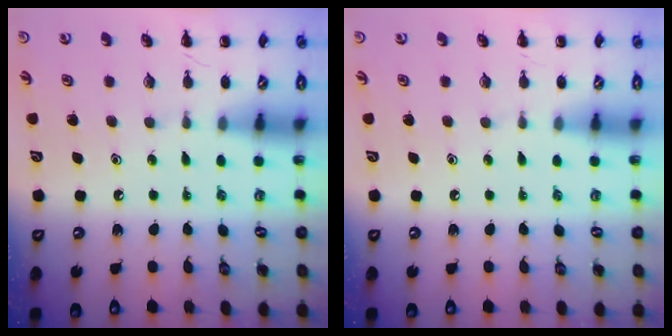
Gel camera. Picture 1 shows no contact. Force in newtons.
{"total": 0.0}